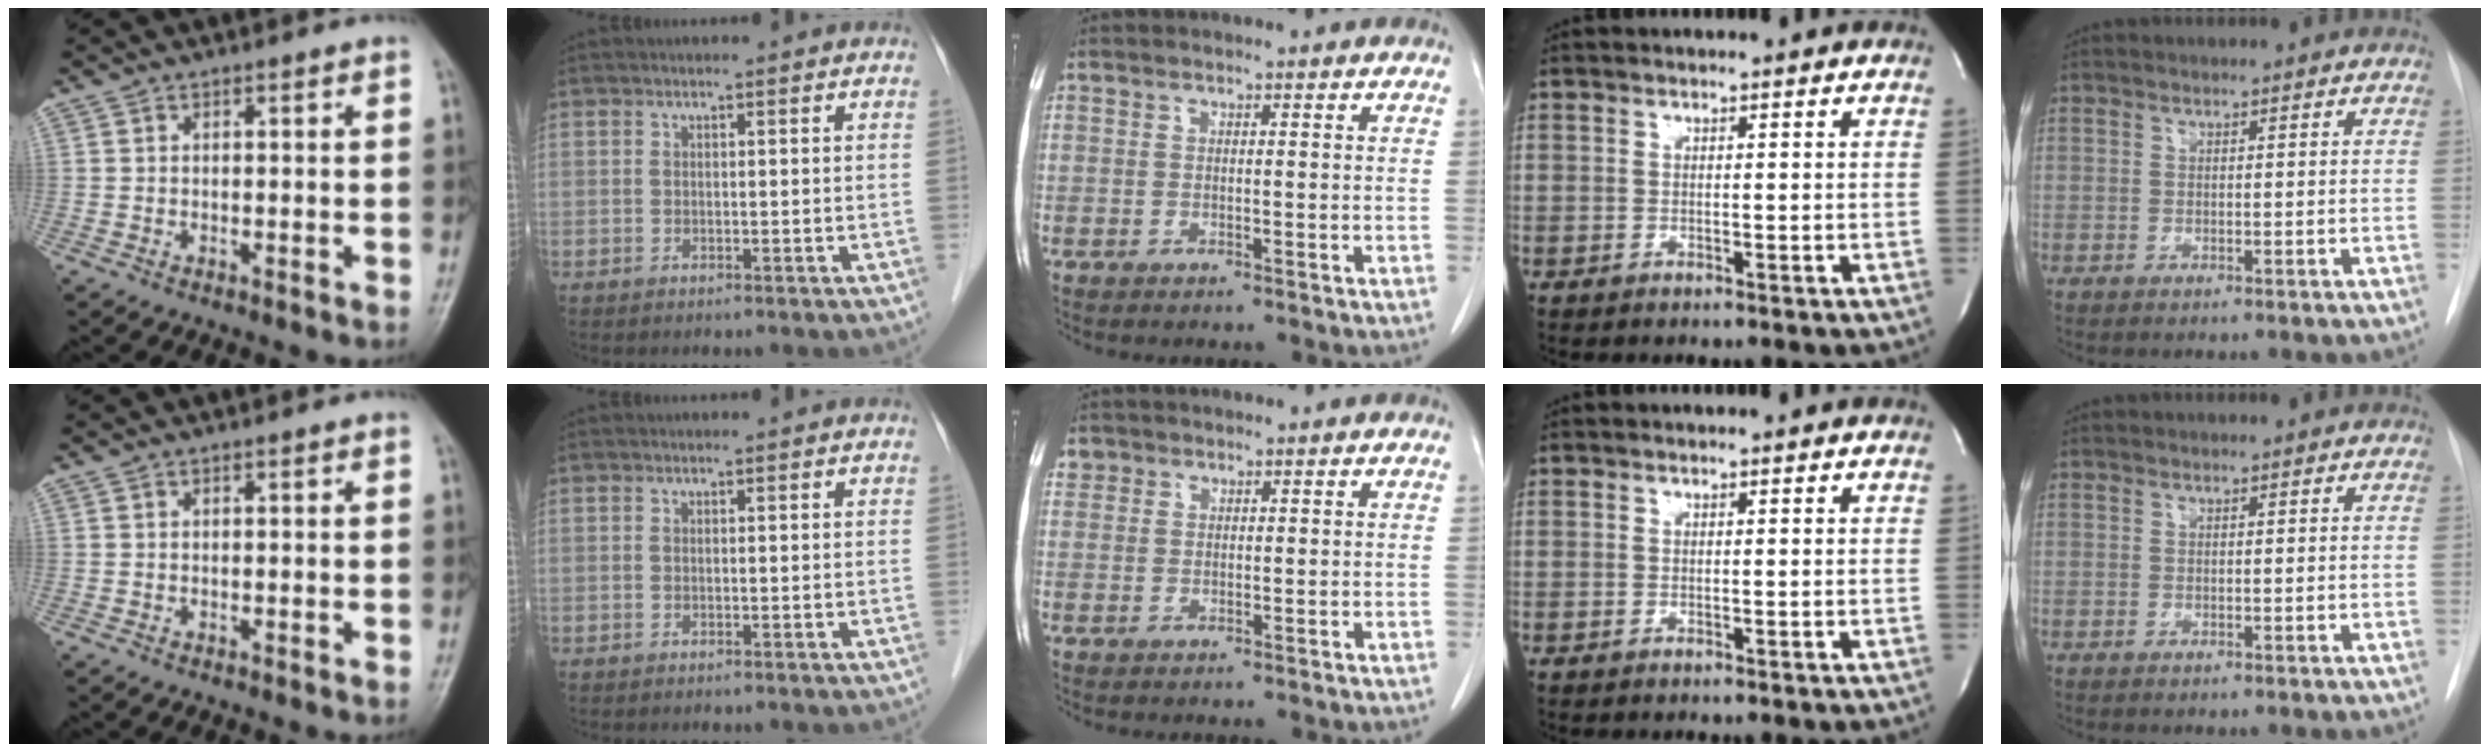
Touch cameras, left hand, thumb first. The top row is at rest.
{"middle": {"total": 1.9, "force": [1.1, 1.6, 0.1], "torque": [0.010, 0.007, 0.015]}}